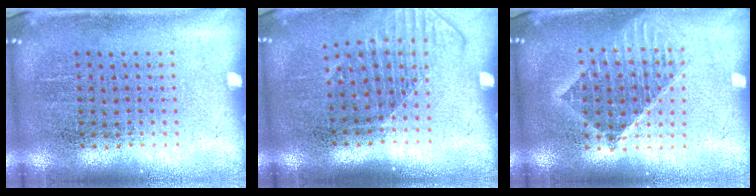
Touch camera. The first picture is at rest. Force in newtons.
{"total": 1.6, "press": 1.2, "slide": 1.0}
{"total": 1.5, "press": 1.3, "slide": 0.8}